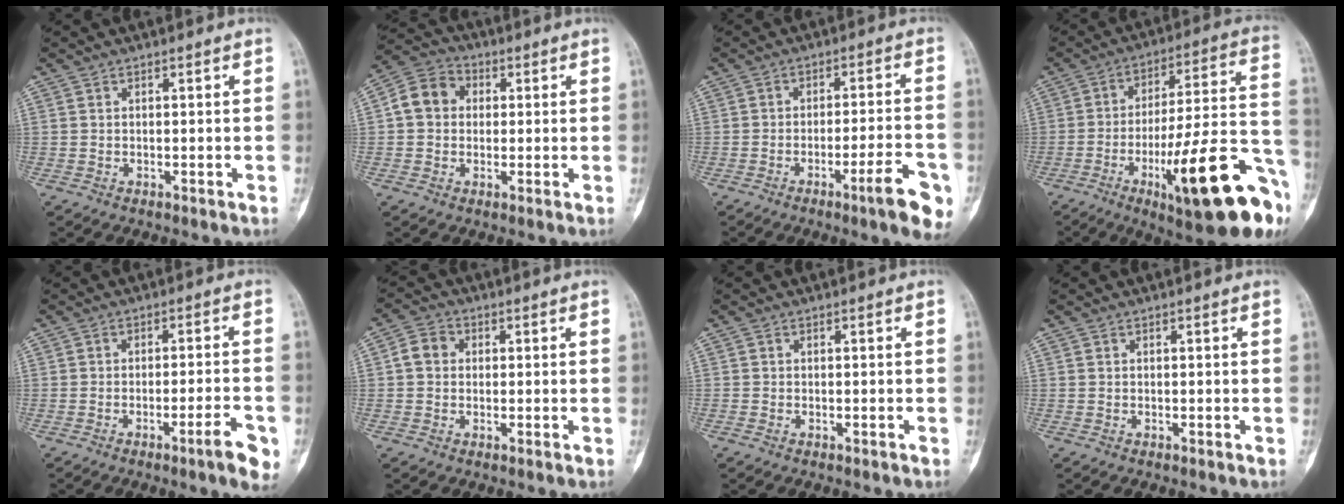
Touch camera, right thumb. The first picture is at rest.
{"total": 7.7, "force": [0.9, 6.5, 4.0], "torque": [-0.056, 0.019, 0.004]}
{"total": 9.9, "force": [-4.9, 1.3, 8.5], "torque": [-0.107, 0.018, -0.068]}
{"total": 25.8, "force": [-11.0, 5.9, 22.7], "torque": [-0.287, 0.050, -0.157]}
{"total": 6.5, "force": [-3.2, 0.7, 5.6], "torque": [-0.074, 0.012, -0.042]}
{"total": 4.2, "force": [0.4, 3.6, 2.2], "torque": [-0.029, 0.013, -0.001]}
{"total": 0.0}
{"total": 0.0}